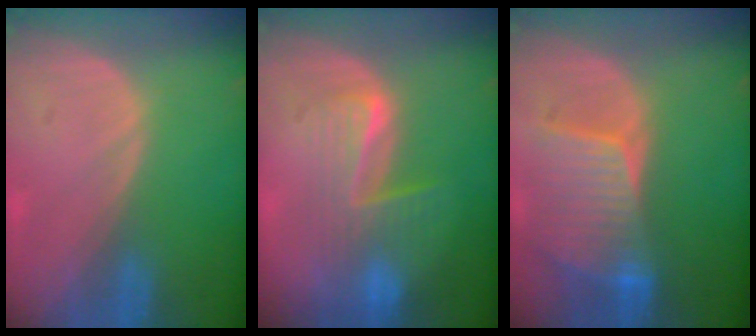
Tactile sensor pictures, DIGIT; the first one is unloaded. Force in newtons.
{"total": 6.5, "press": 6.4, "slide": 1.2}
{"total": 8.4, "press": 7.6, "slide": 3.4}